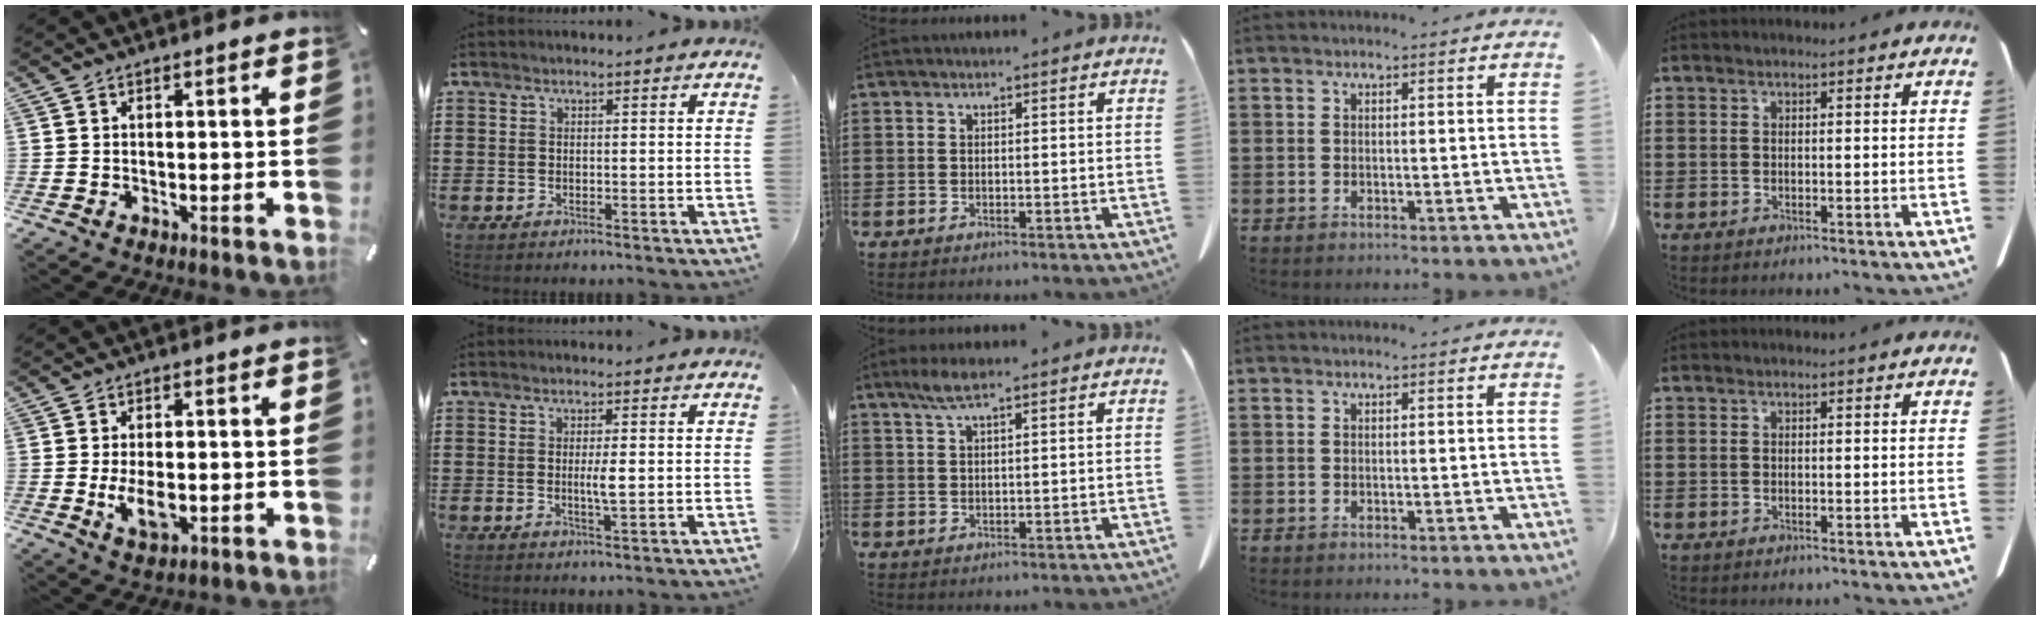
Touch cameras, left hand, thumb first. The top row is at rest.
{"thumb": {"total": 5.7, "force": [-0.8, 3.1, 4.8], "torque": [-0.109, -0.005, -0.016]}, "index": {"total": 2.8, "force": [0.0, 0.2, 2.8], "torque": [-0.051, -0.005, -0.001]}, "middle": {"total": 3.3, "force": [2.1, 0.5, 2.6], "torque": [-0.055, 0.001, 0.038]}}